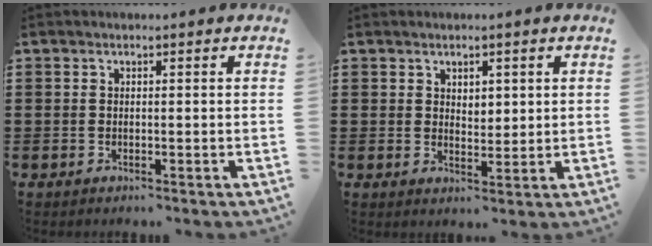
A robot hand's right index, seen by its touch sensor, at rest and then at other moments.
{"total": 2.3, "force": [1.7, 1.4, 0.7], "torque": [-0.009, 0.004, 0.030]}